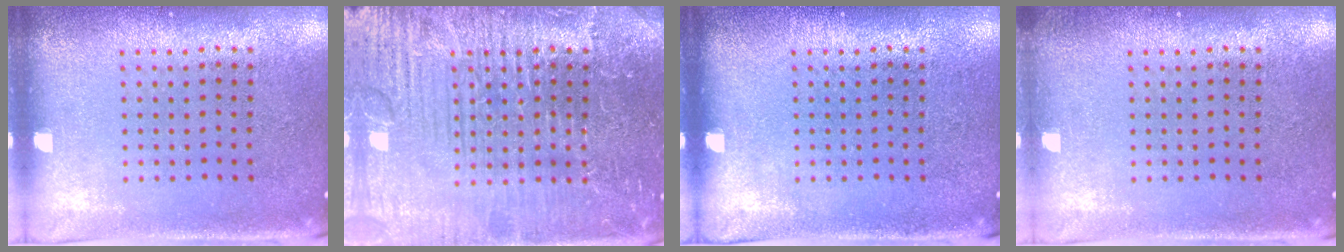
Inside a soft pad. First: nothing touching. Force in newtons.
{"total": 7.7, "press": 7.6, "slide": 0.9}
{"total": 0.0}
{"total": 0.6, "press": 0.6, "slide": 0.1}